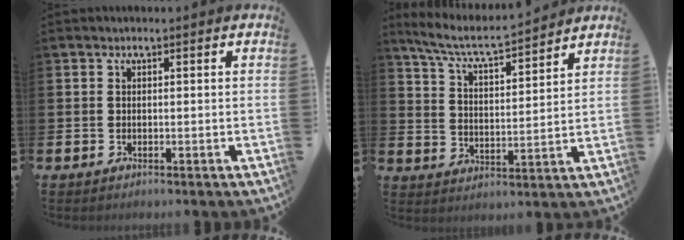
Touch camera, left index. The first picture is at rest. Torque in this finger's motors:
{"motor_torque": [0.87, -1.26, 0.28, 0.10]}